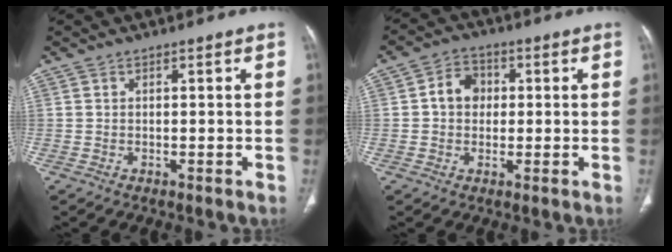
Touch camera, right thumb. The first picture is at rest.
{"total": 5.8, "force": [0.5, 4.8, 3.2], "torque": [-0.033, 0.014, 0.002]}